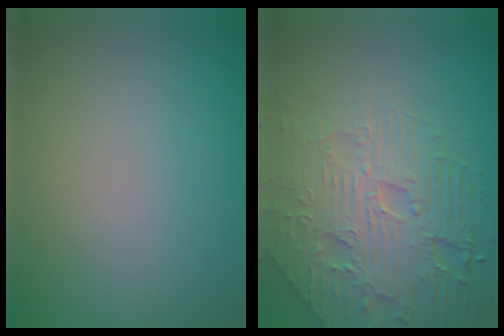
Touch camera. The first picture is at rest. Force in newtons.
{"total": 7.4, "press": 6.0, "slide": 4.4}